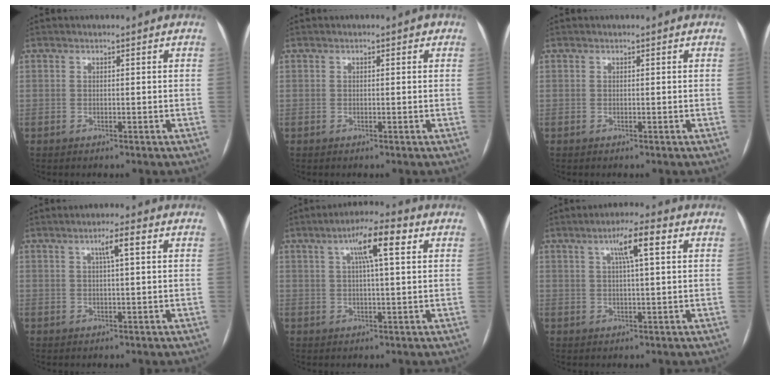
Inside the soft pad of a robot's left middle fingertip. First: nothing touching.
{"total": 1.0, "force": [0.4, 0.6, 0.7], "torque": [-0.007, 0.006, 0.003]}
{"total": 0.0}
{"total": 3.3, "force": [1.2, 0.1, 3.1], "torque": [-0.053, 0.007, 0.020]}
{"total": 7.8, "force": [2.9, 0.9, 7.2], "torque": [-0.126, 0.018, 0.044]}
{"total": 6.0, "force": [2.3, 0.4, 5.5], "torque": [-0.096, 0.011, 0.037]}